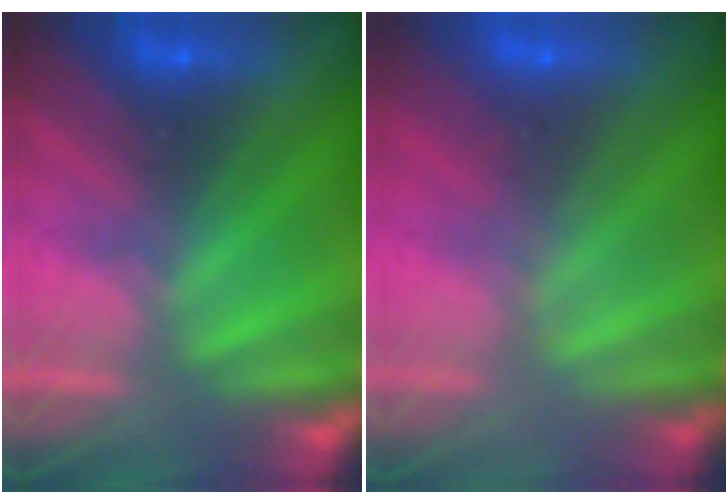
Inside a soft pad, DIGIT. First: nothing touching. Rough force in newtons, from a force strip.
{"total": 1.6}